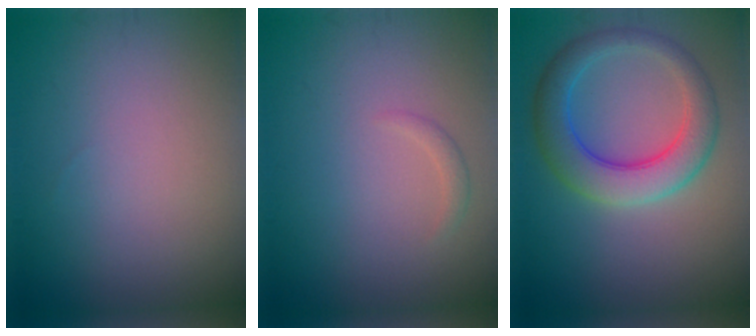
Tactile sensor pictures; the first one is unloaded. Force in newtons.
{"total": 0.8, "press": 0.8, "slide": 0.1}
{"total": 5.9, "press": 5.9, "slide": 0.1}